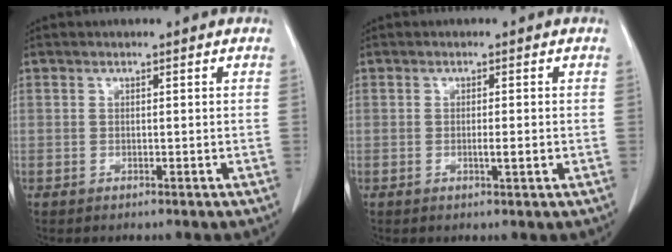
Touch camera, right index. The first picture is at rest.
{"total": 1.8, "force": [-0.5, 0.0, 1.7], "torque": [-0.031, -0.002, -0.008]}